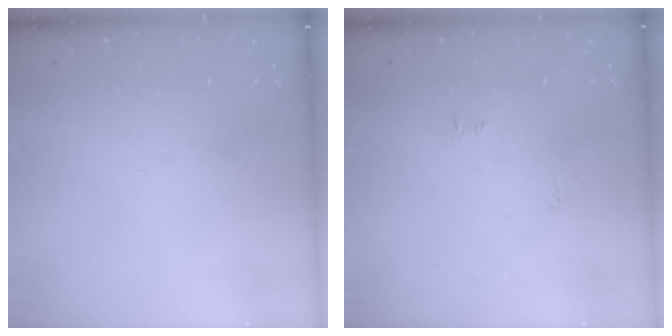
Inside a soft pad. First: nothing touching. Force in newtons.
{"total": 3.9, "press": 3.8, "slide": 0.5}